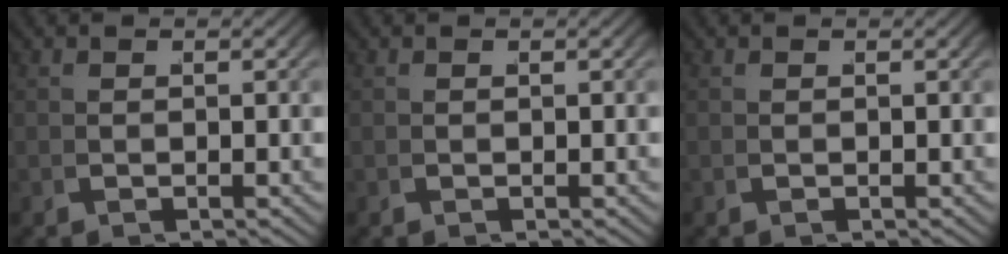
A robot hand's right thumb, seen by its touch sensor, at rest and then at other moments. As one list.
[{"total": 0.0}, {"total": 0.0}]